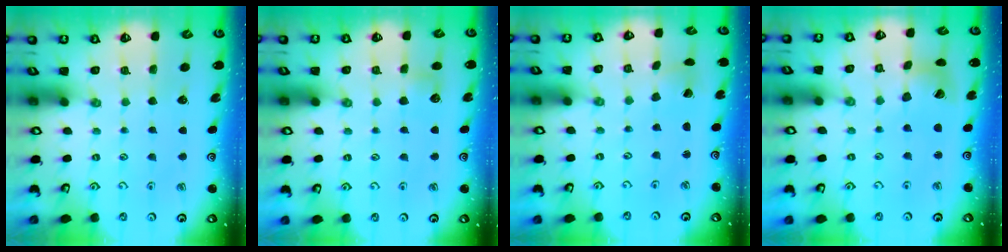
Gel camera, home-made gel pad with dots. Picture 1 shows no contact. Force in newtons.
{"total": 4.2, "press": 4.2, "slide": 0.6}
{"total": 0.6, "press": 0.6, "slide": 0.0}
{"total": 11.7, "press": 11.6, "slide": 1.5}